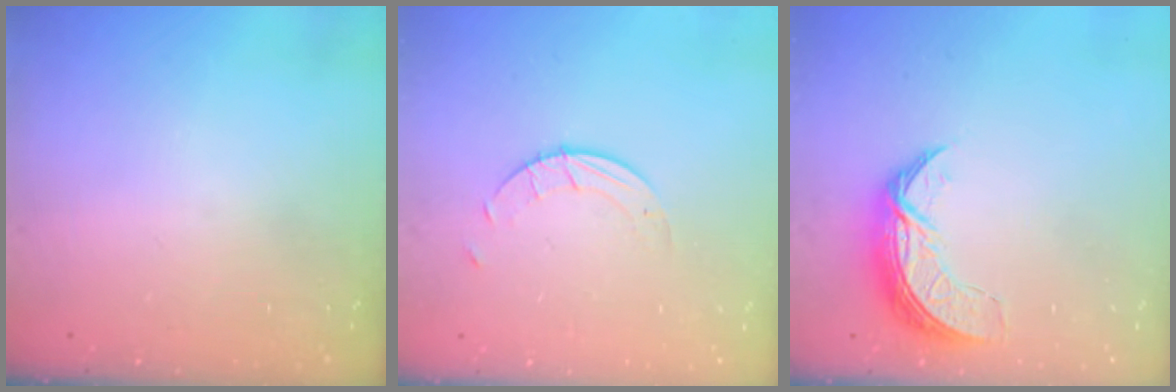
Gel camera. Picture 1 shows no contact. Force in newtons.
{"total": 2.6, "press": 2.6, "slide": 0.2}
{"total": 7.8, "press": 7.8, "slide": 0.5}